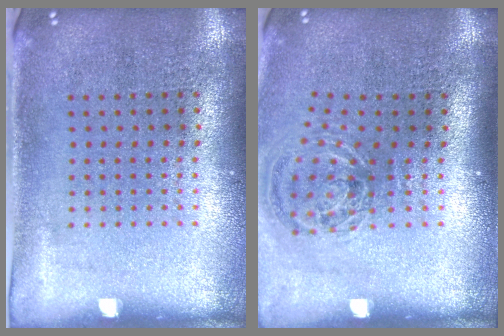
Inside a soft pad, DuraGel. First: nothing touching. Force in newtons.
{"total": 1.2, "press": 1.0, "slide": 0.6}